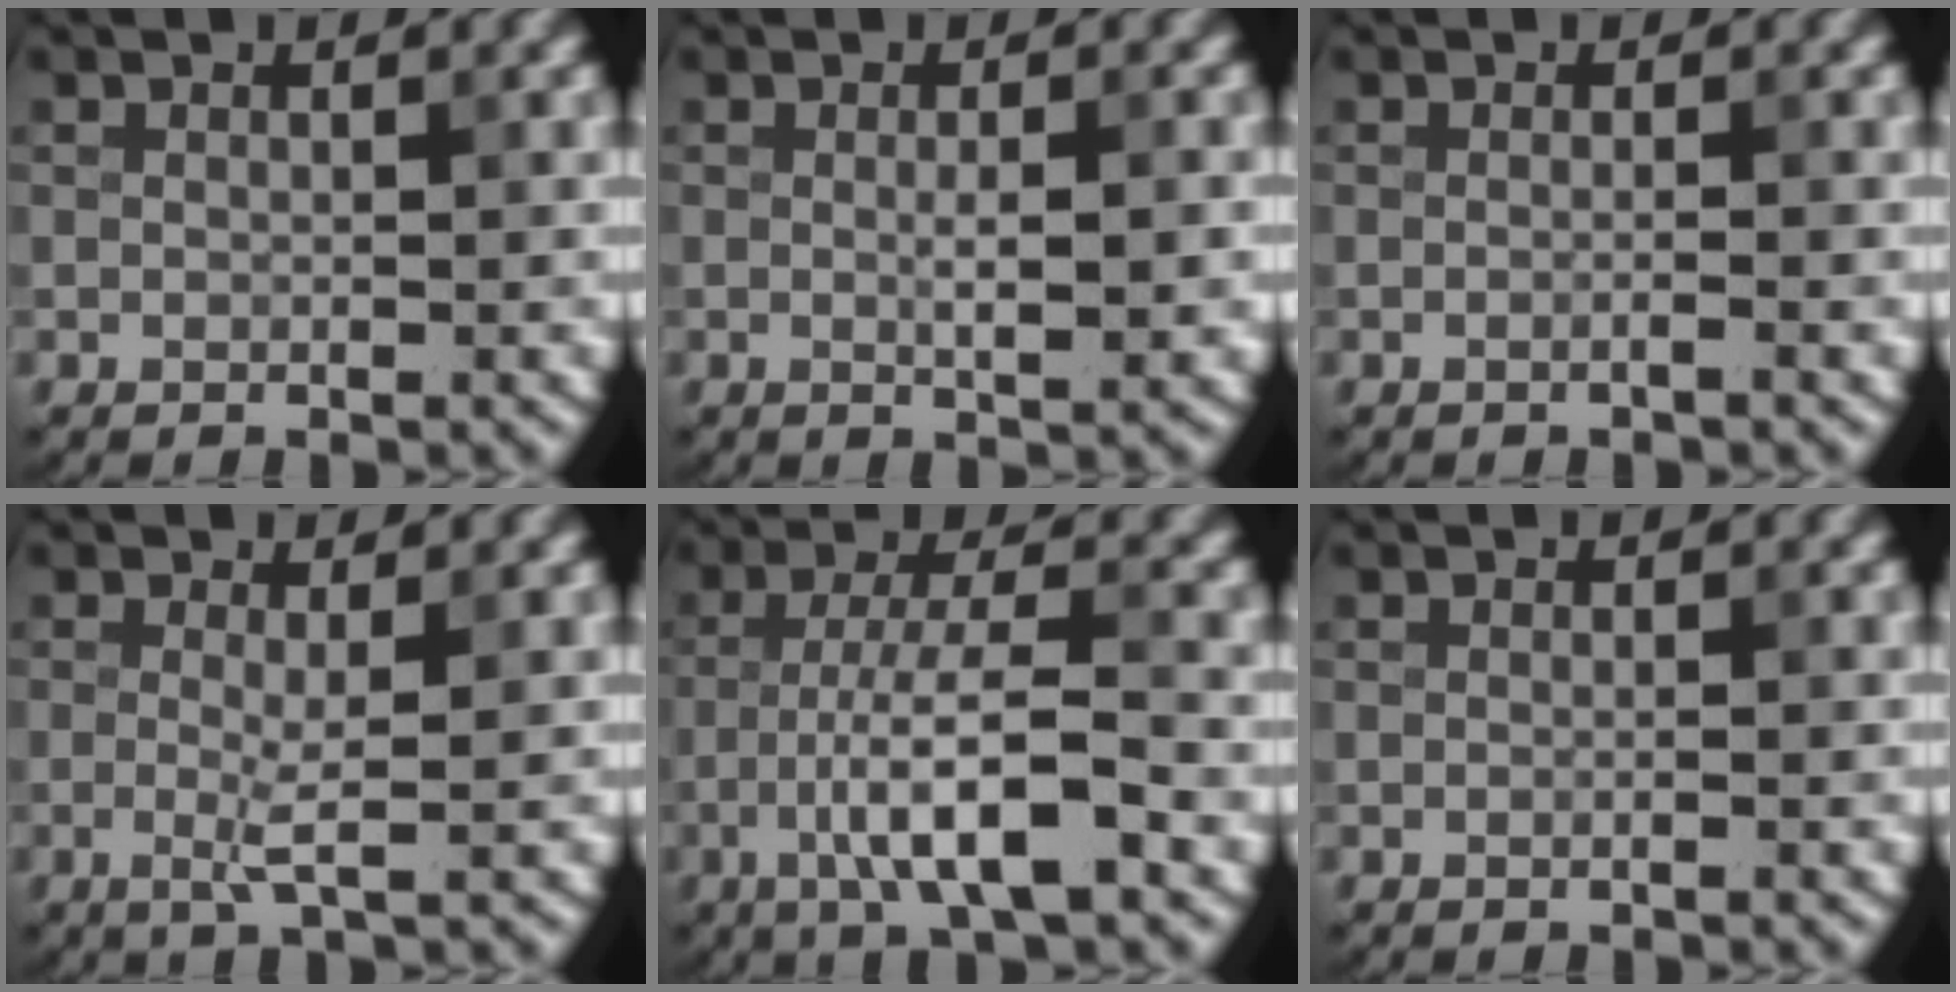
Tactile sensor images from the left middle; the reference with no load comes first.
{"total": 2.8, "force": [-0.1, 0.6, 2.8], "torque": [-0.043, -0.003, 0.000]}
{"total": 1.0, "force": [-0.3, 0.3, 0.9], "torque": [-0.013, -0.008, -0.015]}
{"total": 2.0, "force": [-0.1, 0.1, 1.9], "torque": [-0.045, -0.009, -0.004]}
{"total": 7.0, "force": [-2.8, 1.4, 6.3], "torque": [-0.112, 0.009, -0.055]}
{"total": 0.7, "force": [-0.1, 0.2, 0.6], "torque": [-0.009, -0.009, -0.011]}